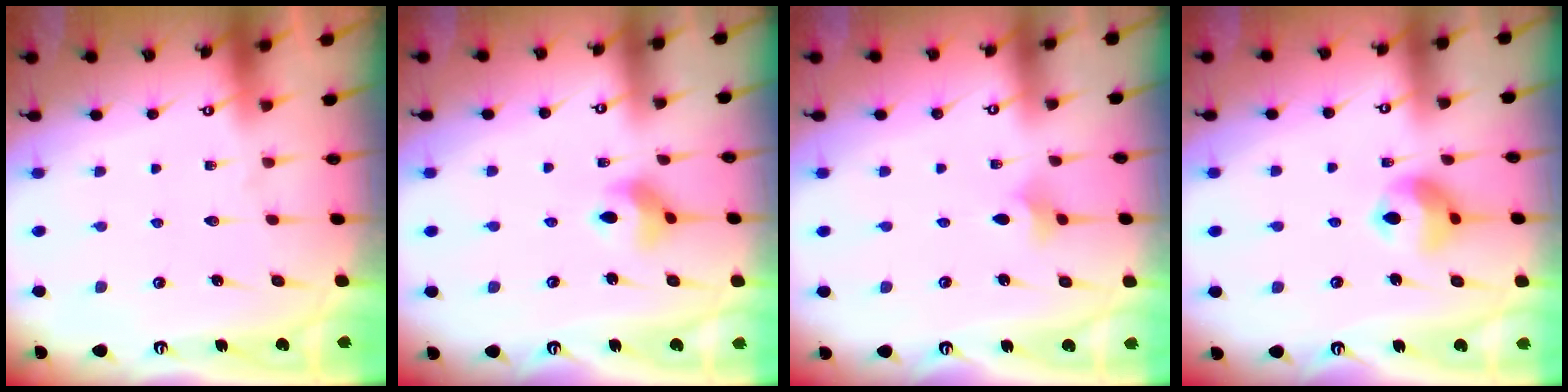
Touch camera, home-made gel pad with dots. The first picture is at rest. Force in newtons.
{"total": 6.5, "press": 6.5, "slide": 0.5}
{"total": 3.7, "press": 3.6, "slide": 0.8}
{"total": 10.8, "press": 10.7, "slide": 1.4}